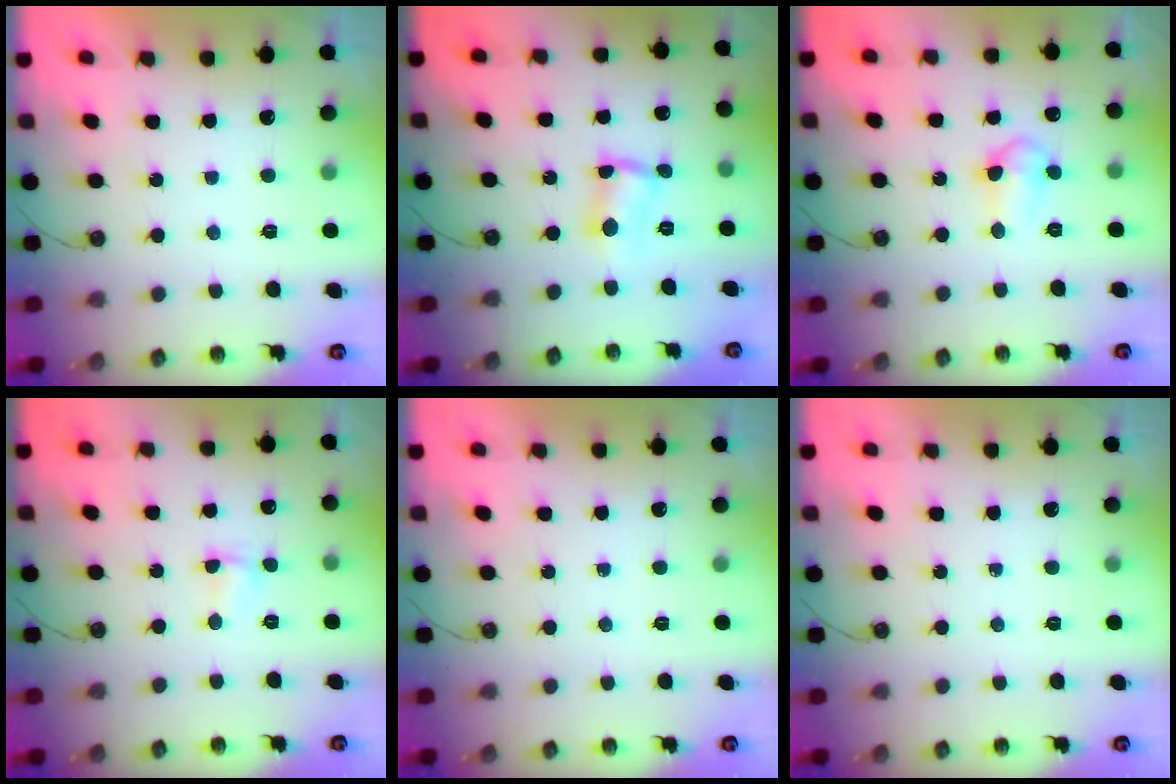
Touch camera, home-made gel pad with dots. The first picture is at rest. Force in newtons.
{"total": 2.8, "press": 2.8, "slide": 0.6}
{"total": 7.7, "press": 6.6, "slide": 3.8}
{"total": 2.0, "press": 1.9, "slide": 0.6}
{"total": 0.0}
{"total": 0.0}